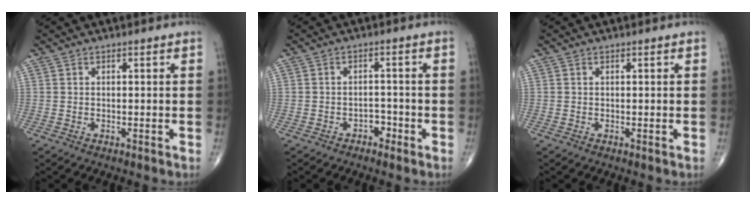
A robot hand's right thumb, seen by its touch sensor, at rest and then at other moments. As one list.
[{"total": 2.4, "force": [-1.5, 1.6, 1.0], "torque": [-0.003, 0.012, -0.024]}, {"total": 0.0}]